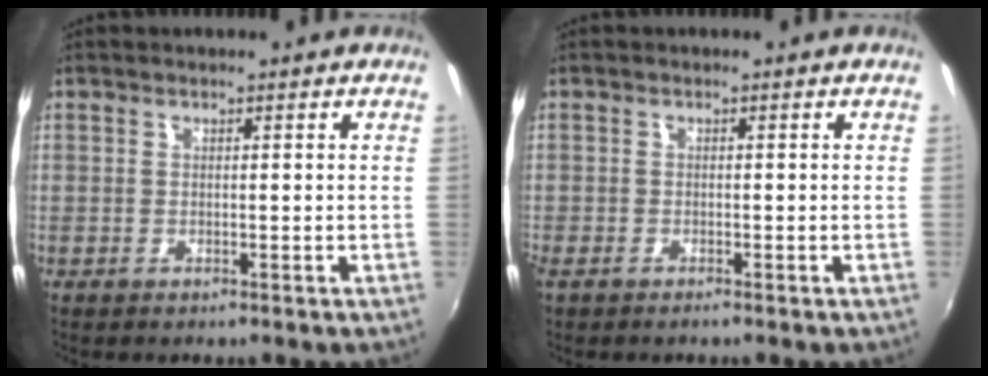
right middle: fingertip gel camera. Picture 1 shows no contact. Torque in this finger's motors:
{"motor_torque": [0.02, -0.08, 0.07, 0.03]}